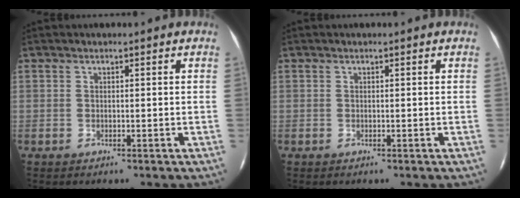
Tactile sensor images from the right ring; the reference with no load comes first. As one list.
[{"total": 0.0}]